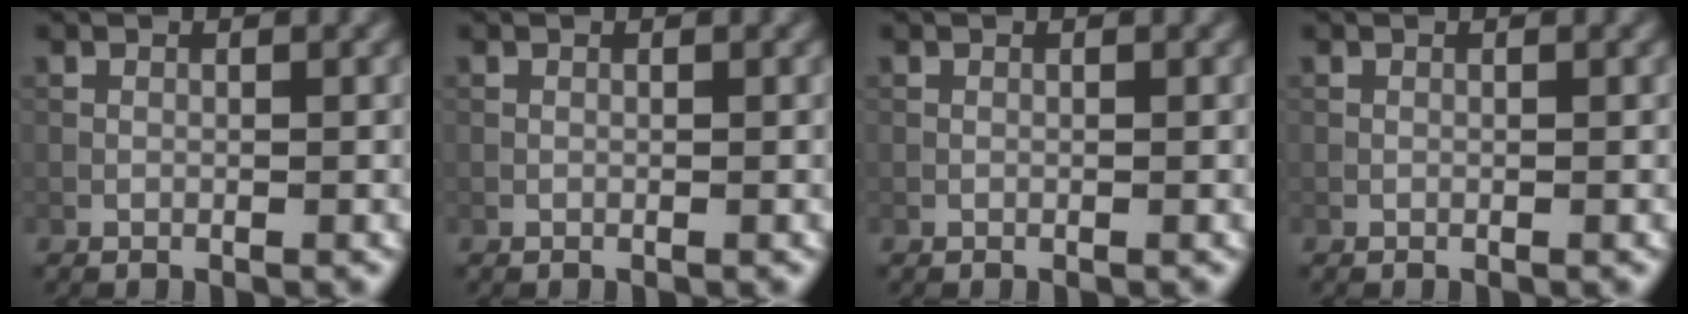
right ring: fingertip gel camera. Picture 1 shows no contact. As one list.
[{"total": 0.0}, {"total": 0.0}, {"total": 0.0}]